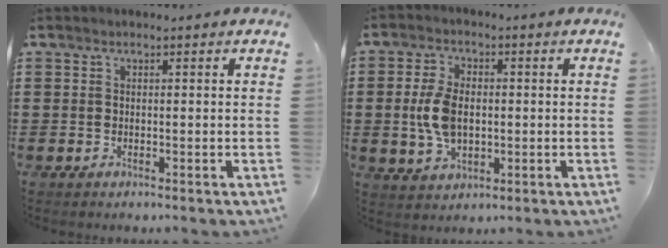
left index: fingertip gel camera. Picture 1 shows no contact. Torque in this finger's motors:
{"motor_torque": [1.08, 0.41, 0.52, 0.17]}